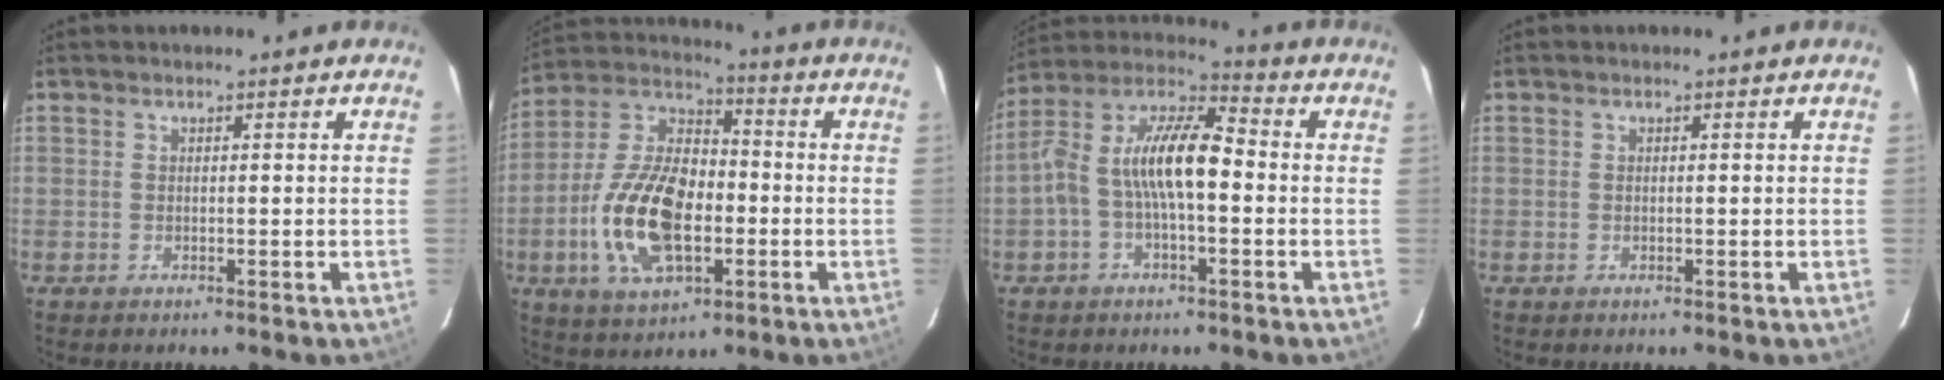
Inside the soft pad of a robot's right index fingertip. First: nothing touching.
{"total": 18.2, "force": [-4.4, 9.6, 14.9], "torque": [-0.308, 0.004, -0.077]}
{"total": 12.6, "force": [-1.2, 4.6, 11.6], "torque": [-0.227, 0.021, -0.030]}
{"total": 0.0}